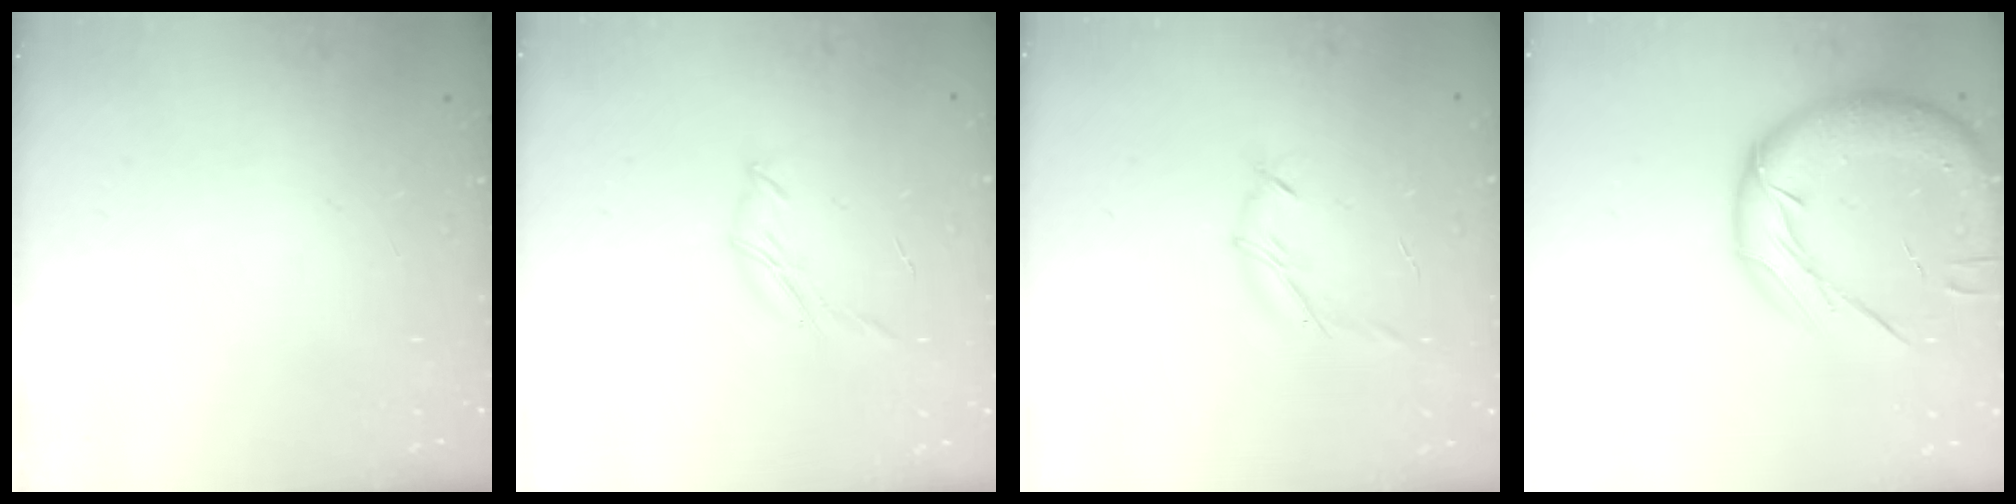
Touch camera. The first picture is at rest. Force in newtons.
{"total": 4.7, "press": 4.6, "slide": 0.9}
{"total": 6.7, "press": 6.6, "slide": 1.2}
{"total": 18.6, "press": 18.2, "slide": 3.5}